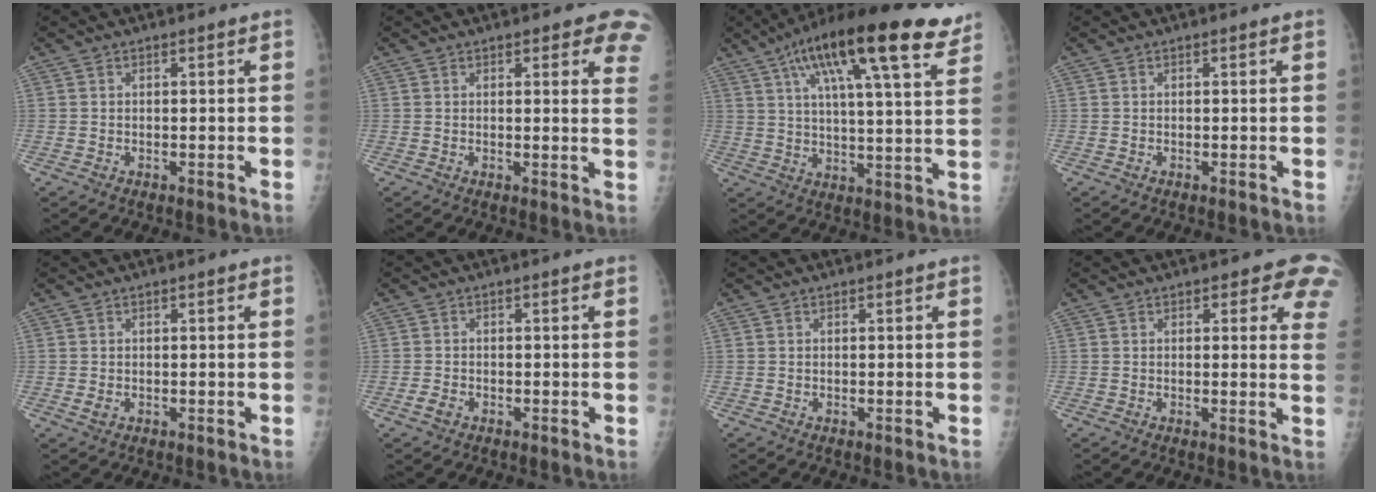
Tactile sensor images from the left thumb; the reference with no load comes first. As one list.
[{"total": 8.4, "force": [6.2, 2.4, 5.2], "torque": [-0.029, -0.025, 0.050]}, {"total": 23.0, "force": [13.0, 5.7, 18.1], "torque": [-0.277, -0.012, 0.199]}, {"total": 0.0}, {"total": 1.3, "force": [-0.1, 0.9, 0.9], "torque": [-0.012, -0.002, -0.001]}, {"total": 1.6, "force": [-1.0, 1.0, 0.8], "torque": [-0.018, 0.002, -0.019]}, {"total": 0.0}, {"total": 7.5, "force": [5.1, 3.5, 4.4], "torque": [-0.002, -0.019, 0.038]}]